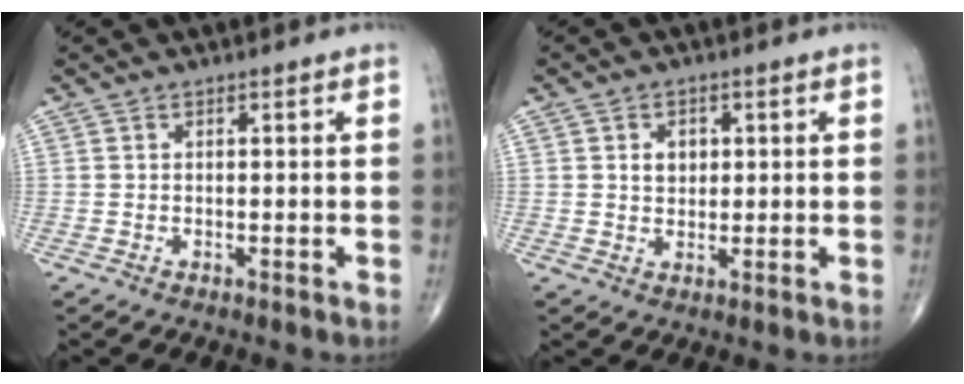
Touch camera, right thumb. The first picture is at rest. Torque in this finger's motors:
{"motor_torque": [0.20, 1.10, 0.54, 0.42, -0.03]}